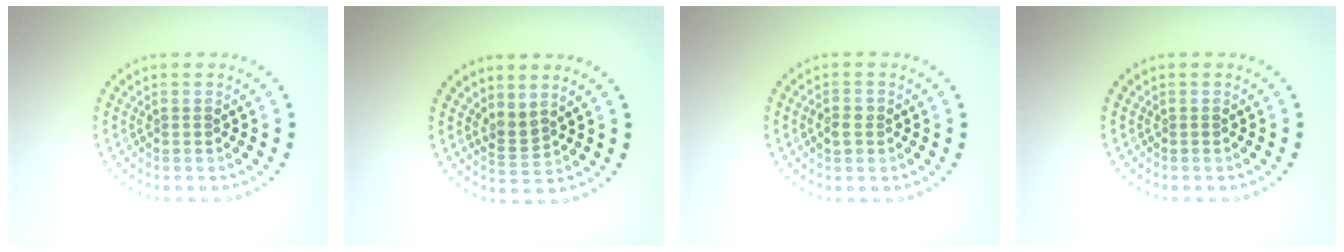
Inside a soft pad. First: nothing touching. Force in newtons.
{"total": 1.9, "press": 1.4, "slide": 1.2}
{"total": 1.6, "press": 1.6, "slide": 0.3}
{"total": 0.0}